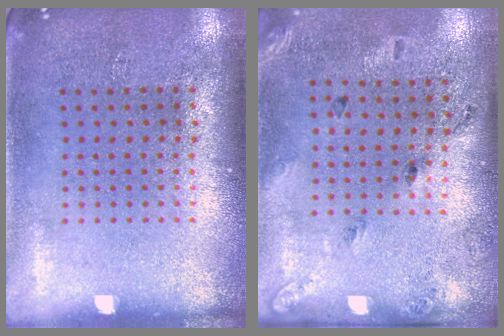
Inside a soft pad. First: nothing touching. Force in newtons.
{"total": 1.7, "press": 1.0, "slide": 1.4}